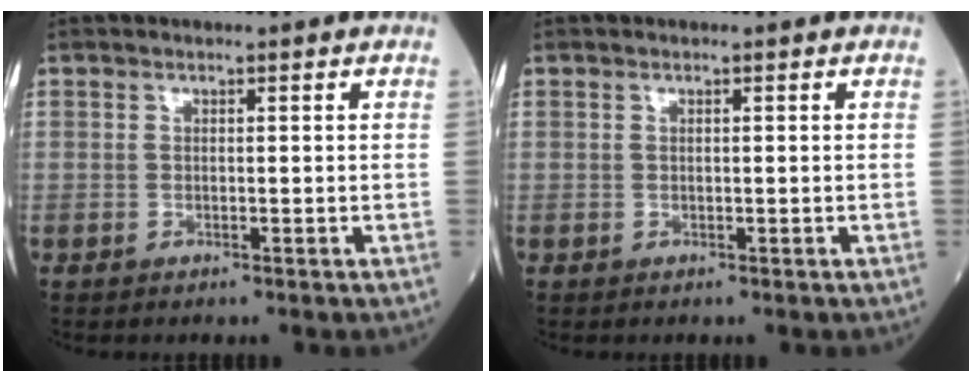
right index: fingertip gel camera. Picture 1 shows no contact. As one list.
[{"total": 0.0}]